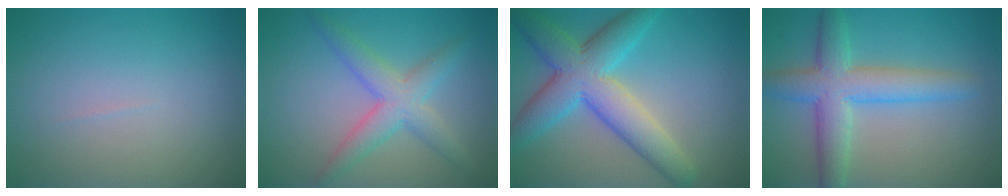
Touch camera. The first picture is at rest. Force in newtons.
{"total": 3.0, "press": 3.0, "slide": 0.3}
{"total": 7.9, "press": 7.9, "slide": 0.2}
{"total": 5.8, "press": 5.8, "slide": 0.2}